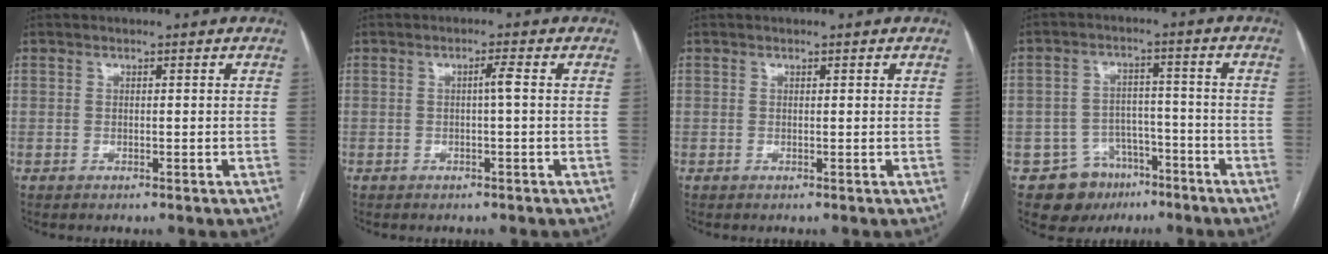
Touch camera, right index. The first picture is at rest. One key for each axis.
{"total": 1.6, "fx": 0.0, "fy": -0.2, "fz": 1.5, "tx": -0.026, "ty": 0.002, "tz": 0.000}
{"total": 0.0}
{"total": 8.8, "fx": -5.3, "fy": 6.8, "fz": 1.7, "tx": -0.022, "ty": 0.021, "tz": -0.075}